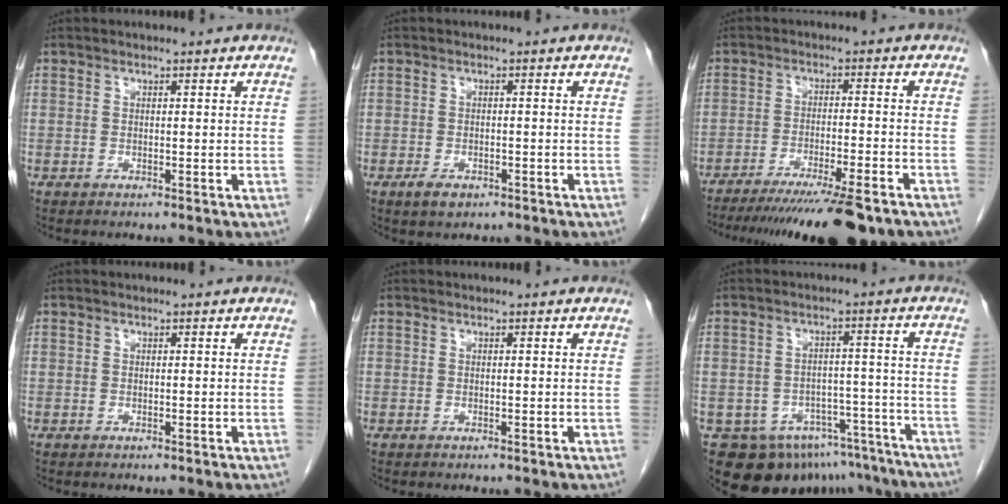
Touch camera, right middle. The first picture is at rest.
{"total": 2.6, "force": [-1.6, 1.3, 1.6], "torque": [-0.035, -0.003, -0.018]}
{"total": 14.8, "force": [-11.9, 0.9, 8.8], "torque": [-0.114, -0.035, -0.179]}
{"total": 0.0}
{"total": 0.0}
{"total": 15.2, "force": [-11.7, 8.7, 4.4], "torque": [-0.065, 0.029, -0.141]}